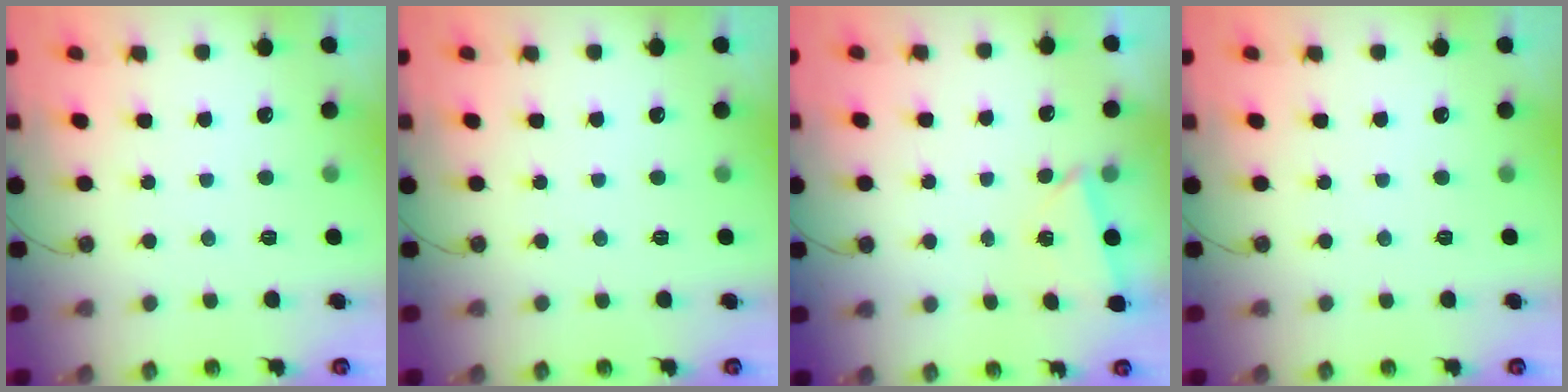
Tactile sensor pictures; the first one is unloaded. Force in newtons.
{"total": 0.0}
{"total": 2.5, "press": 2.4, "slide": 0.9}
{"total": 0.0}